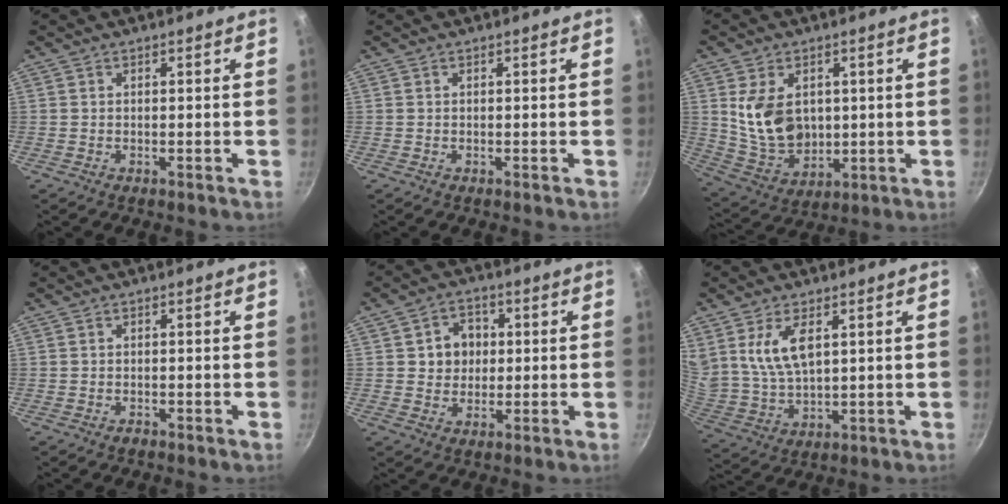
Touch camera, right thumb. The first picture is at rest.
{"total": 0.0}
{"total": 12.5, "force": [2.2, 8.9, 8.5], "torque": [-0.132, -0.024, 0.061]}
{"total": 0.7, "force": [-0.6, 0.3, 0.3], "torque": [-0.007, 0.006, -0.009]}
{"total": 6.6, "force": [1.0, 5.8, 3.0], "torque": [-0.013, 0.004, 0.012]}
{"total": 10.3, "force": [4.0, 5.4, 7.8], "torque": [-0.141, -0.029, 0.091]}